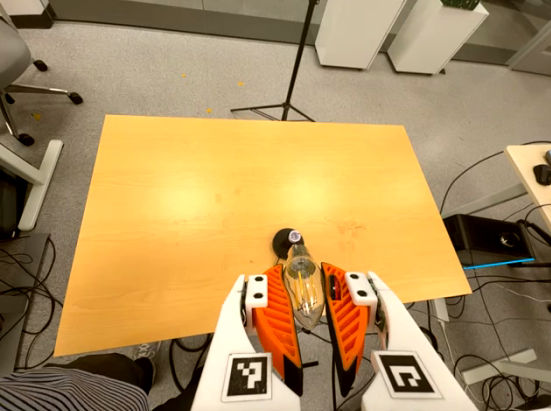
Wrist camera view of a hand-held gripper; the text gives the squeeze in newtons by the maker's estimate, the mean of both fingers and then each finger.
{"total": 21.1, "left": 26.1, "right": 16.0}